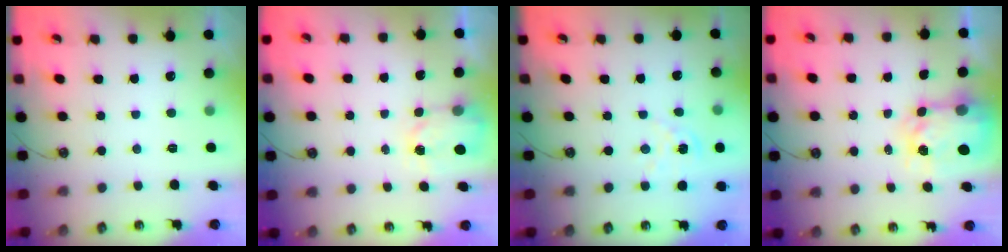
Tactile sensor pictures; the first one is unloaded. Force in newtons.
{"total": 3.6, "press": 3.6, "slide": 0.5}
{"total": 2.3, "press": 2.3, "slide": 0.3}
{"total": 5.7, "press": 5.7, "slide": 0.6}